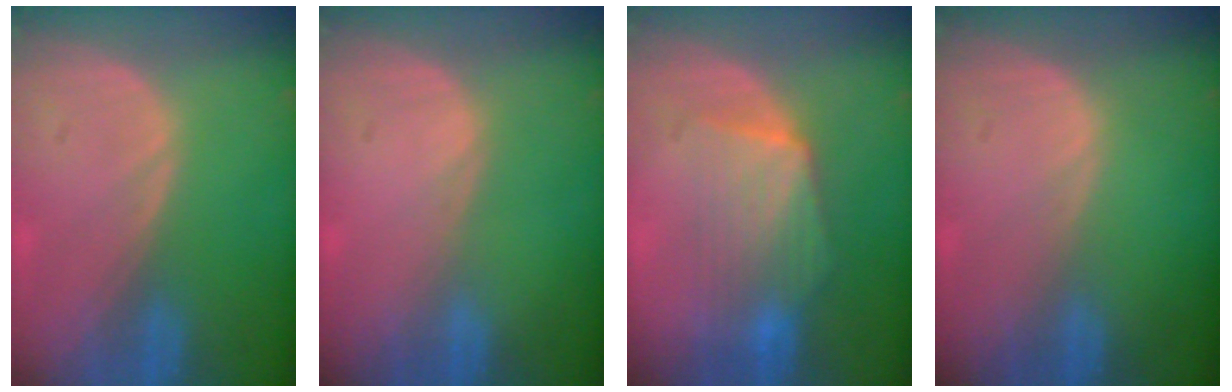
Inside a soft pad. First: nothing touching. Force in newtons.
{"total": 0.0}
{"total": 7.3, "press": 7.1, "slide": 1.6}
{"total": 0.0}